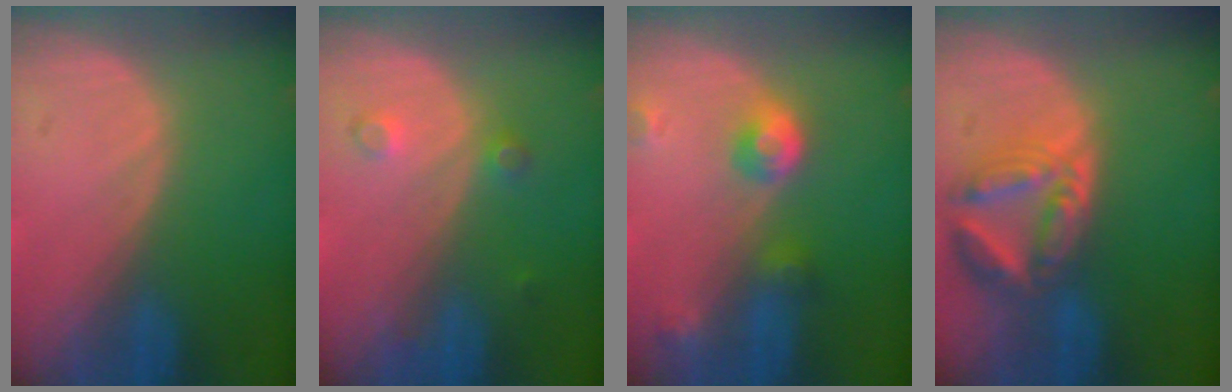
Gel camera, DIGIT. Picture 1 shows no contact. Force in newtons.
{"total": 2.5, "press": 2.1, "slide": 1.3}
{"total": 4.8, "press": 4.4, "slide": 2.0}
{"total": 8.0, "press": 7.0, "slide": 3.8}